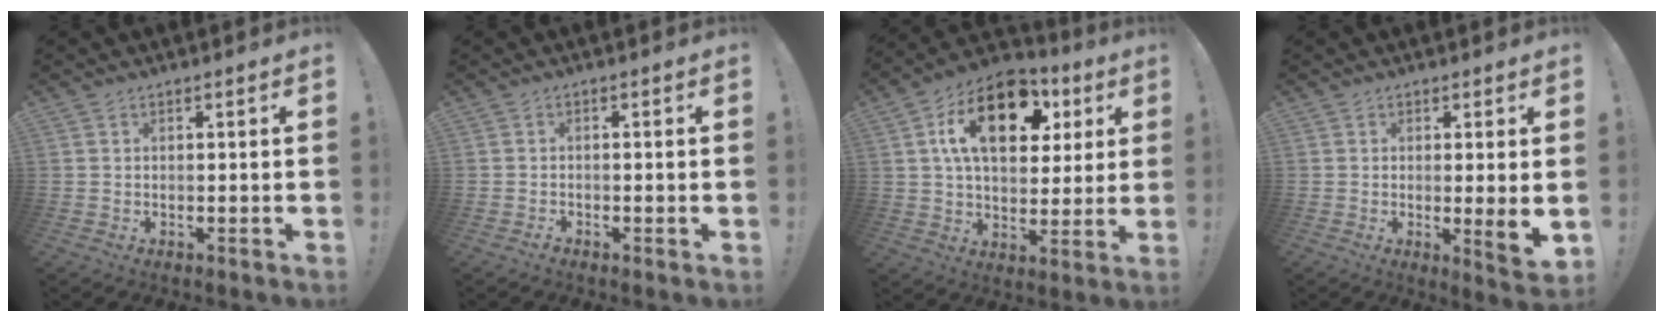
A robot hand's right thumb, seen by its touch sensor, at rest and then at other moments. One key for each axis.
{"total": 1.2, "fx": -1.1, "fy": 0.1, "fz": 0.6, "tx": -0.011, "ty": 0.002, "tz": -0.019}
{"total": 19.4, "fx": 6.8, "fy": 11.9, "fz": 13.8, "tx": -0.216, "ty": -0.010, "tz": 0.120}
{"total": 5.6, "fx": 0.1, "fy": 0.2, "fz": 5.6, "tx": -0.069, "ty": -0.017, "tz": 0.006}